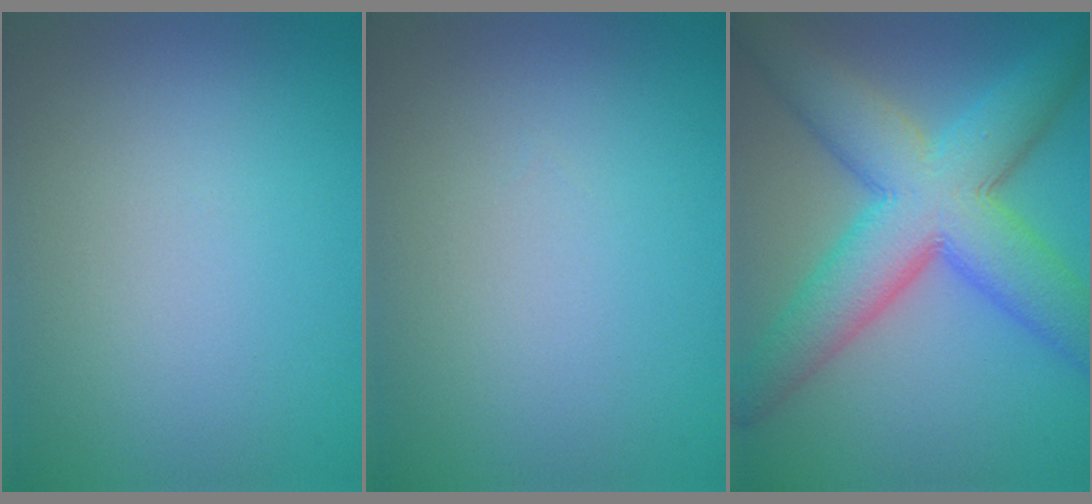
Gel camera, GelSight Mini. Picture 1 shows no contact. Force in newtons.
{"total": 0.0}
{"total": 10.7, "press": 10.7, "slide": 0.4}